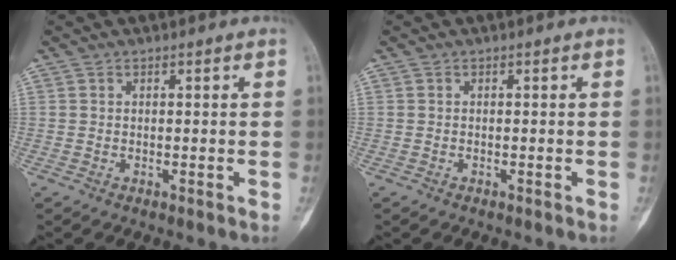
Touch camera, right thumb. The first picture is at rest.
{"total": 0.0}